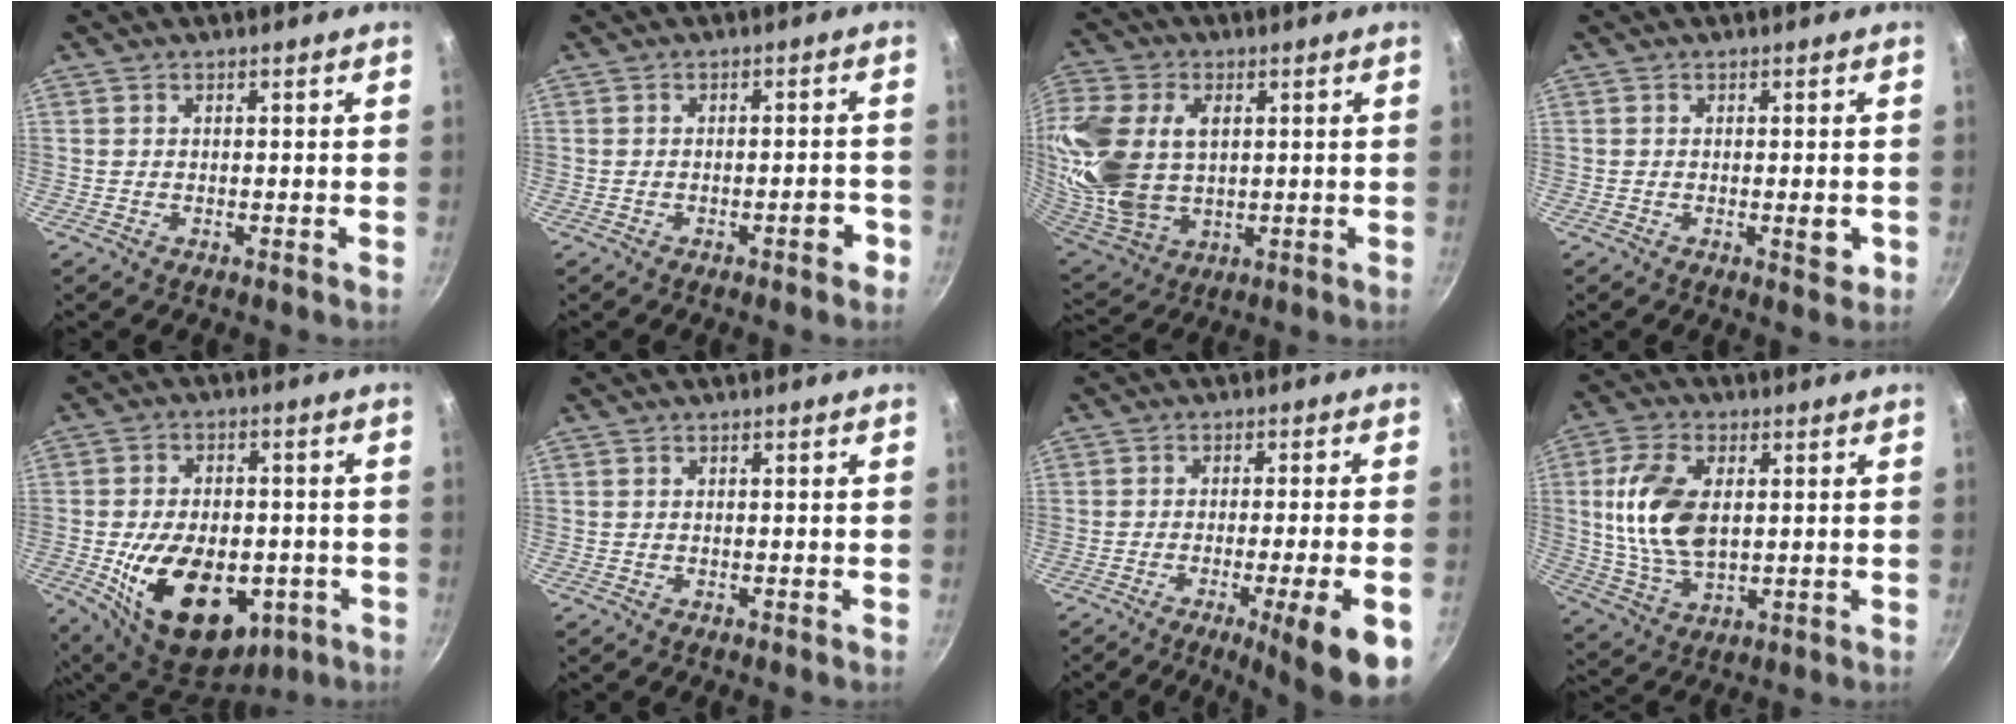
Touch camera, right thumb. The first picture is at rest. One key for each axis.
{"total": 3.3, "fx": -1.8, "fy": 1.1, "fz": 2.5, "tx": -0.023, "ty": 0.018, "tz": -0.021}
{"total": 20.9, "fx": 3.4, "fy": 14.3, "fz": 14.9, "tx": -0.323, "ty": -0.012, "tz": 0.074}
{"total": 3.0, "fx": -0.6, "fy": 1.0, "fz": 2.7, "tx": -0.035, "ty": -0.003, "tz": -0.007}
{"total": 20.9, "fx": -5.5, "fy": 13.1, "fz": 15.3, "tx": -0.227, "ty": 0.007, "tz": -0.067}
{"total": 0.0}
{"total": 12.4, "fx": -5.2, "fy": 1.3, "fz": 11.1, "tx": -0.143, "ty": 0.015, "tz": -0.068}
{"total": 13.5, "fx": 1.9, "fy": 7.8, "fz": 10.8, "tx": -0.202, "ty": -0.005, "tz": 0.039}